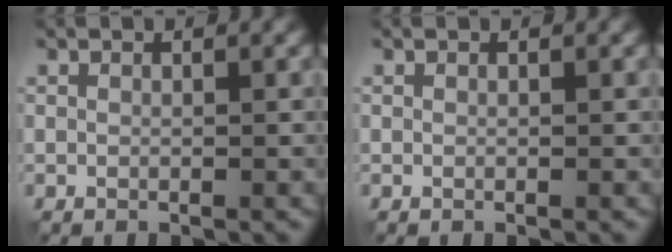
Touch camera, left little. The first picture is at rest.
{"total": 0.0}